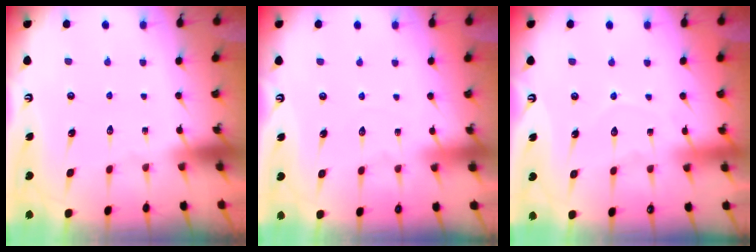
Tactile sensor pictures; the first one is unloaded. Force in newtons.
{"total": 2.7, "press": 2.7, "slide": 0.3}
{"total": 4.7, "press": 4.6, "slide": 0.5}